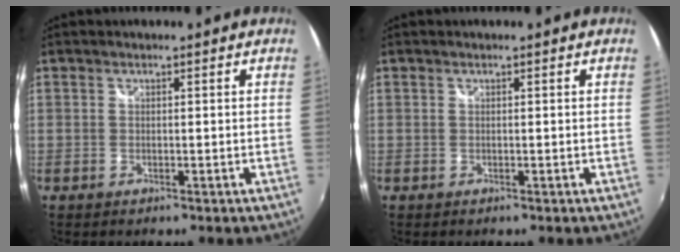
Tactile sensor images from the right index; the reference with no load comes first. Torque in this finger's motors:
{"motor_torque": [0.01, 0.00, -0.01, 0.00]}